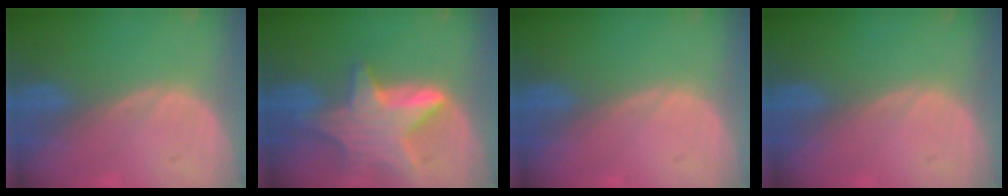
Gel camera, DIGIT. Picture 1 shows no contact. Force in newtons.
{"total": 9.0, "press": 9.0, "slide": 0.7}
{"total": 0.0}
{"total": 0.0}